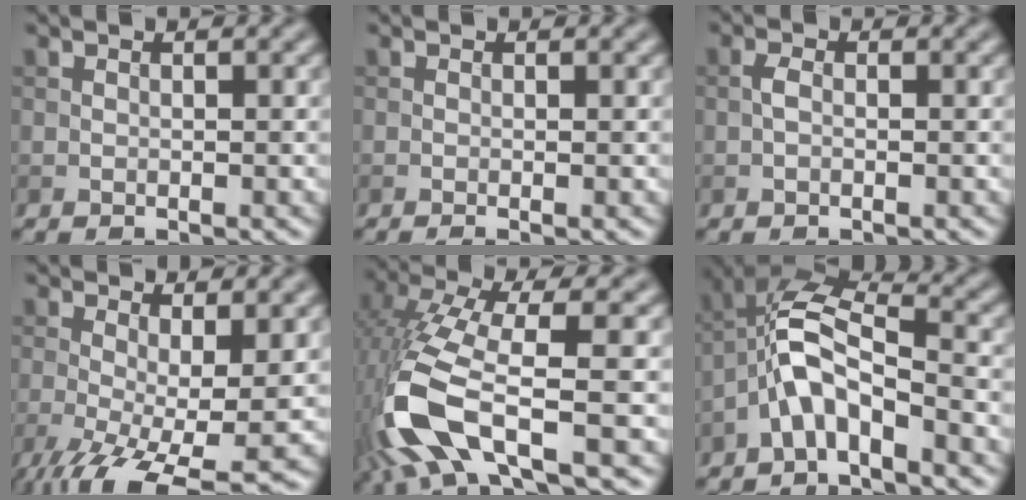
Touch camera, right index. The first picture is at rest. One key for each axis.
{"total": 1.1, "fx": -0.3, "fy": 0.3, "fz": 1.0, "tx": -0.013, "ty": -0.007, "tz": -0.008}
{"total": 1.0, "fx": -0.4, "fy": 0.4, "fz": 0.8, "tx": -0.018, "ty": 0.001, "tz": -0.010}
{"total": 8.5, "fx": -3.2, "fy": 2.4, "fz": 7.5, "tx": -0.141, "ty": -0.024, "tz": -0.050}
{"total": 10.4, "fx": -4.0, "fy": 3.4, "fz": 9.0, "tx": -0.207, "ty": -0.004, "tz": -0.083}
{"total": 5.7, "fx": -3.0, "fy": 2.0, "fz": 4.4, "tx": -0.091, "ty": 0.015, "tz": -0.068}